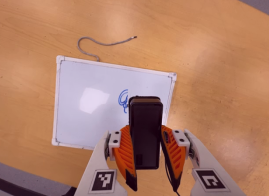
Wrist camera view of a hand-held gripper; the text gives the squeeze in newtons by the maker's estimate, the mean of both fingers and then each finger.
{"total": 7.0, "left": 5.6, "right": 8.5}